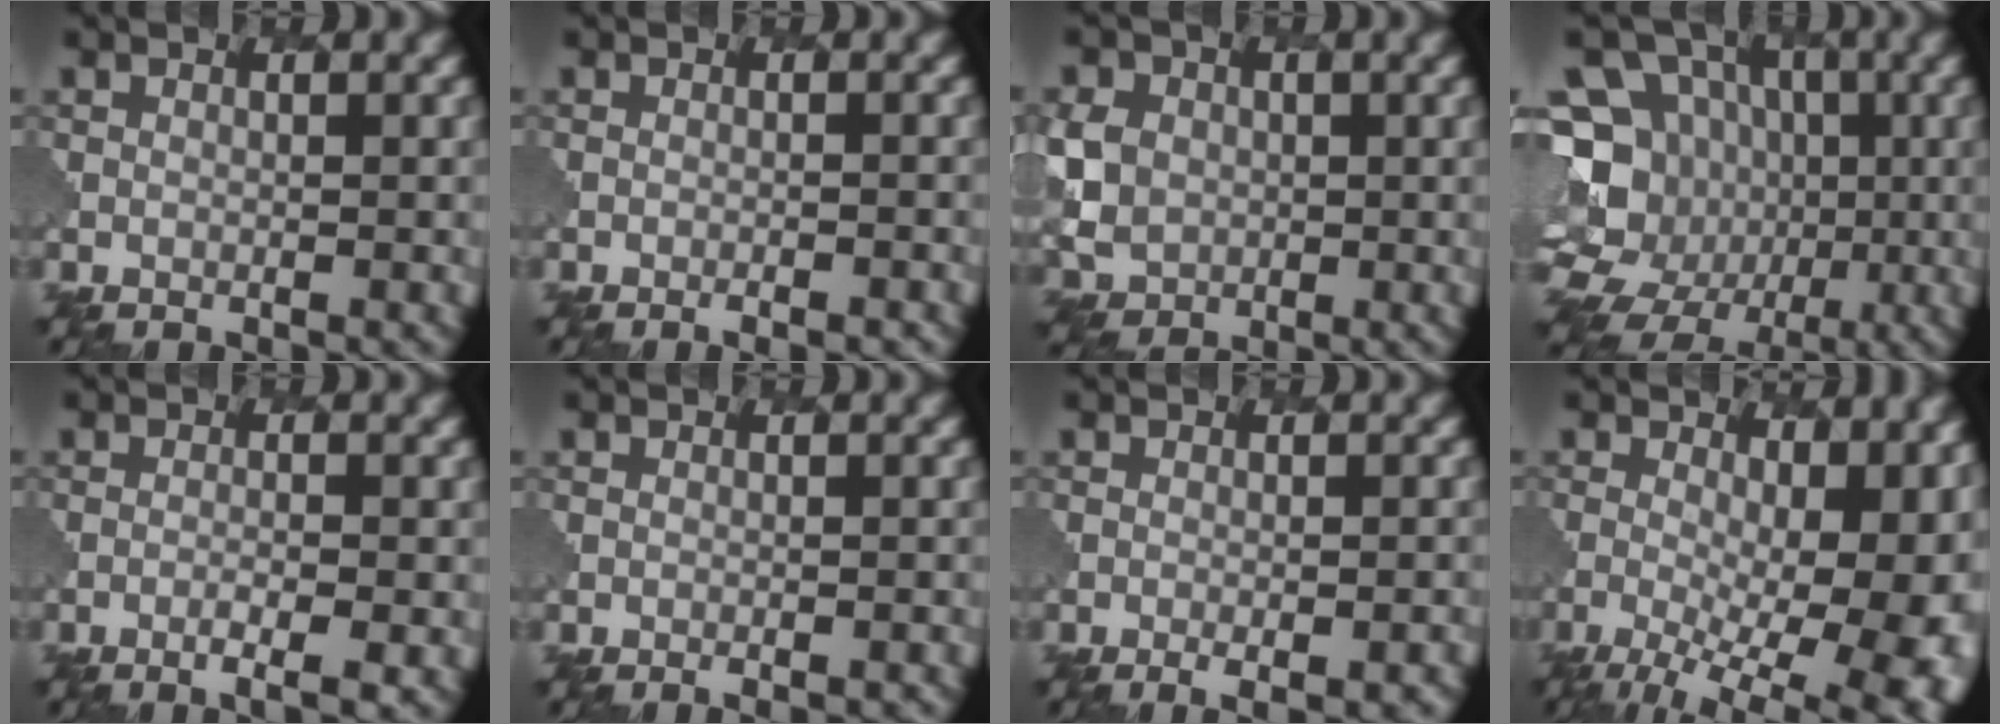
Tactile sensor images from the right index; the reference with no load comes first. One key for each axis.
{"total": 1.8, "fx": -1.1, "fy": 0.6, "fz": 1.2, "tx": -0.003, "ty": 0.011, "tz": -0.016}
{"total": 5.6, "fx": 0.5, "fy": 5.1, "fz": 2.4, "tx": -0.064, "ty": 0.005, "tz": -0.005}
{"total": 12.7, "fx": -2.3, "fy": 11.5, "fz": 4.8, "tx": -0.119, "ty": 0.005, "tz": -0.051}
{"total": 2.5, "fx": -1.1, "fy": 0.5, "fz": 2.2, "tx": -0.034, "ty": 0.001, "tz": -0.022}
{"total": 1.5, "fx": -0.8, "fy": 0.6, "fz": 1.0, "tx": 0.000, "ty": 0.006, "tz": -0.003}
{"total": 4.0, "fx": -1.9, "fy": 1.5, "fz": 3.2, "tx": -0.029, "ty": 0.007, "tz": -0.015}
{"total": 15.4, "fx": -2.1, "fy": 7.5, "fz": 13.3, "tx": -0.182, "ty": -0.028, "tz": -0.001}